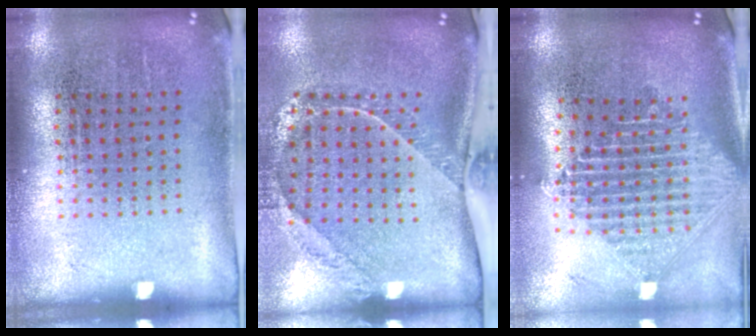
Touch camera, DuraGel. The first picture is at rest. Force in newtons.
{"total": 2.3, "press": 1.7, "slide": 1.5}
{"total": 2.3, "press": 1.8, "slide": 1.6}